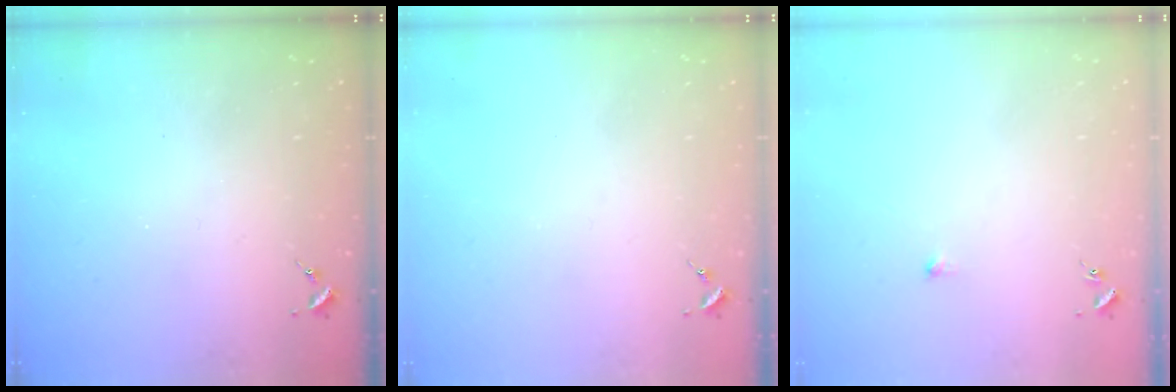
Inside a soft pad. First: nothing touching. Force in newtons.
{"total": 0.0}
{"total": 3.5, "press": 3.5, "slide": 0.6}